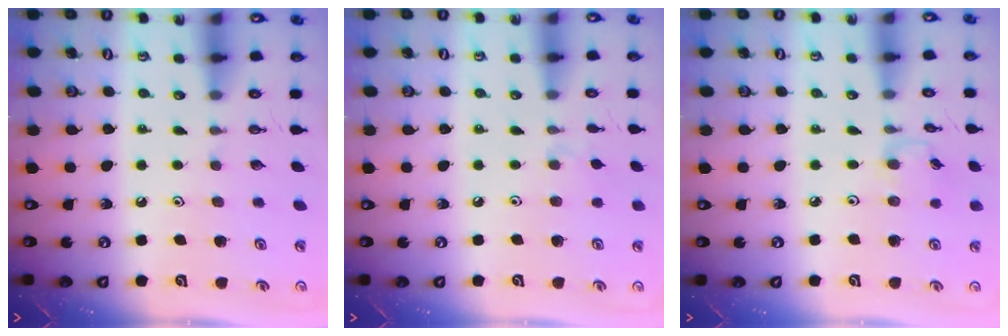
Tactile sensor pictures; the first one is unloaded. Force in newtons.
{"total": 3.7, "press": 3.7, "slide": 0.7}
{"total": 2.9, "press": 2.9, "slide": 0.1}